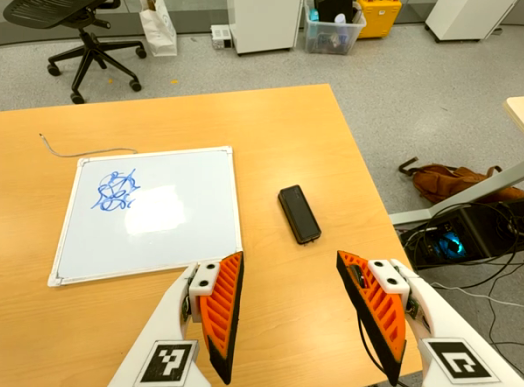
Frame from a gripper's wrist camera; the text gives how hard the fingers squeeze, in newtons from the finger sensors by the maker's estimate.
{"total": 0.0}